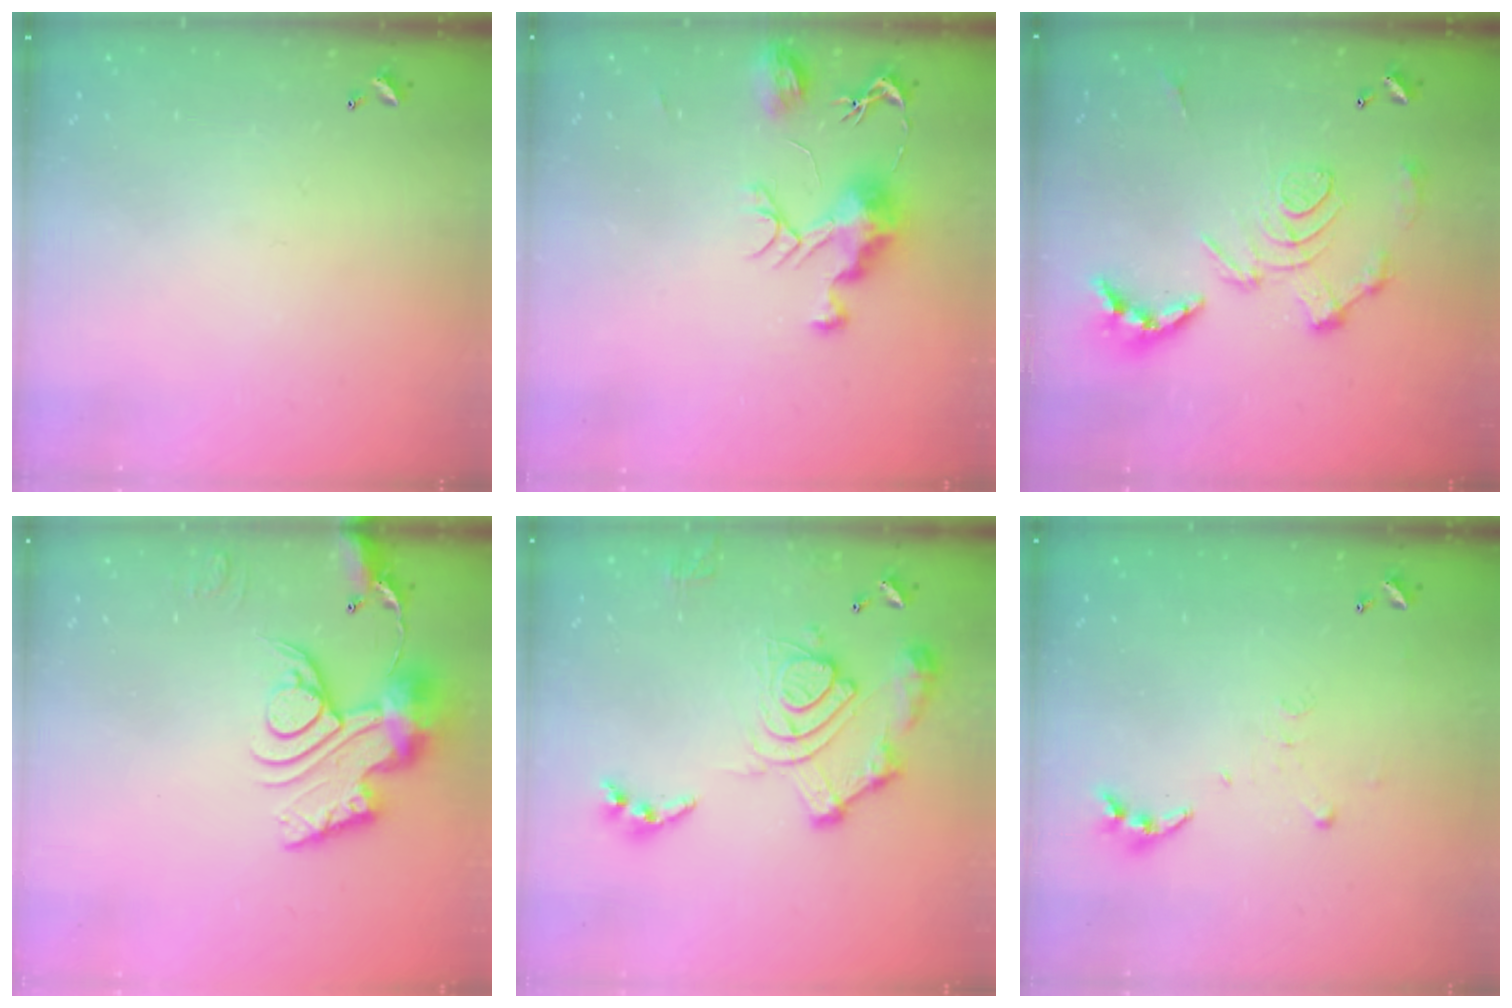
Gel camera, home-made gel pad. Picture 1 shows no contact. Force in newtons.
{"total": 9.4, "press": 9.4, "slide": 0.3}
{"total": 3.4, "press": 2.7, "slide": 2.0}
{"total": 15.5, "press": 15.4, "slide": 1.7}
{"total": 16.1, "press": 16.0, "slide": 2.0}
{"total": 5.8, "press": 5.8, "slide": 0.6}